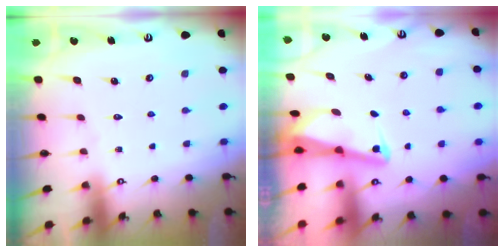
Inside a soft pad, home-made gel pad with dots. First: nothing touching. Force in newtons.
{"total": 2.5, "press": 2.5, "slide": 0.6}